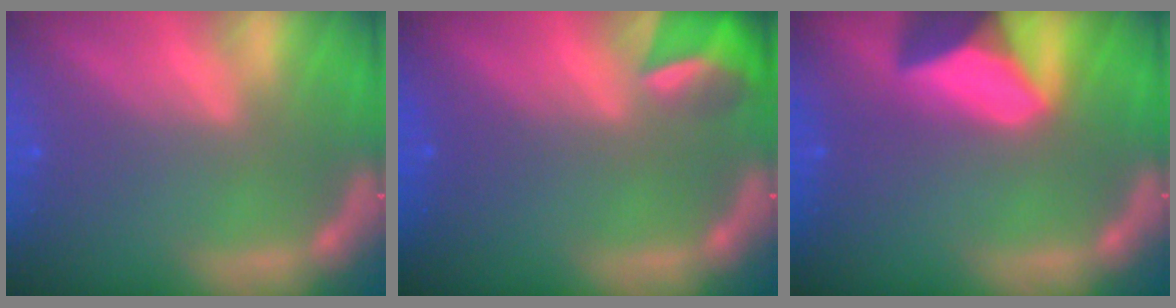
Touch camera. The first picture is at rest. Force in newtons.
{"total": 4.4}
{"total": 9.4}